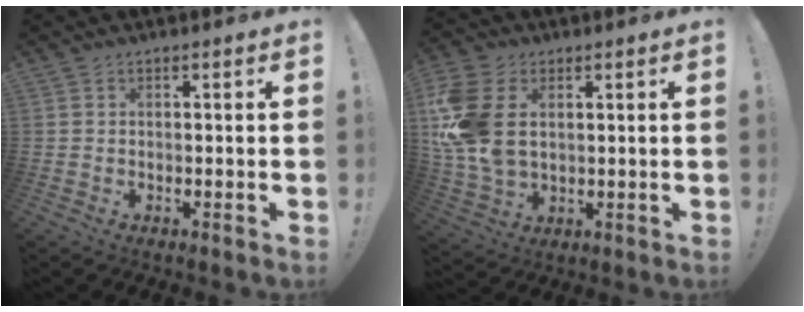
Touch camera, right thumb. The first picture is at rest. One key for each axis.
{"total": 17.0, "fx": 3.1, "fy": 11.6, "fz": 12.1, "tx": -0.252, "ty": -0.007, "tz": 0.060}